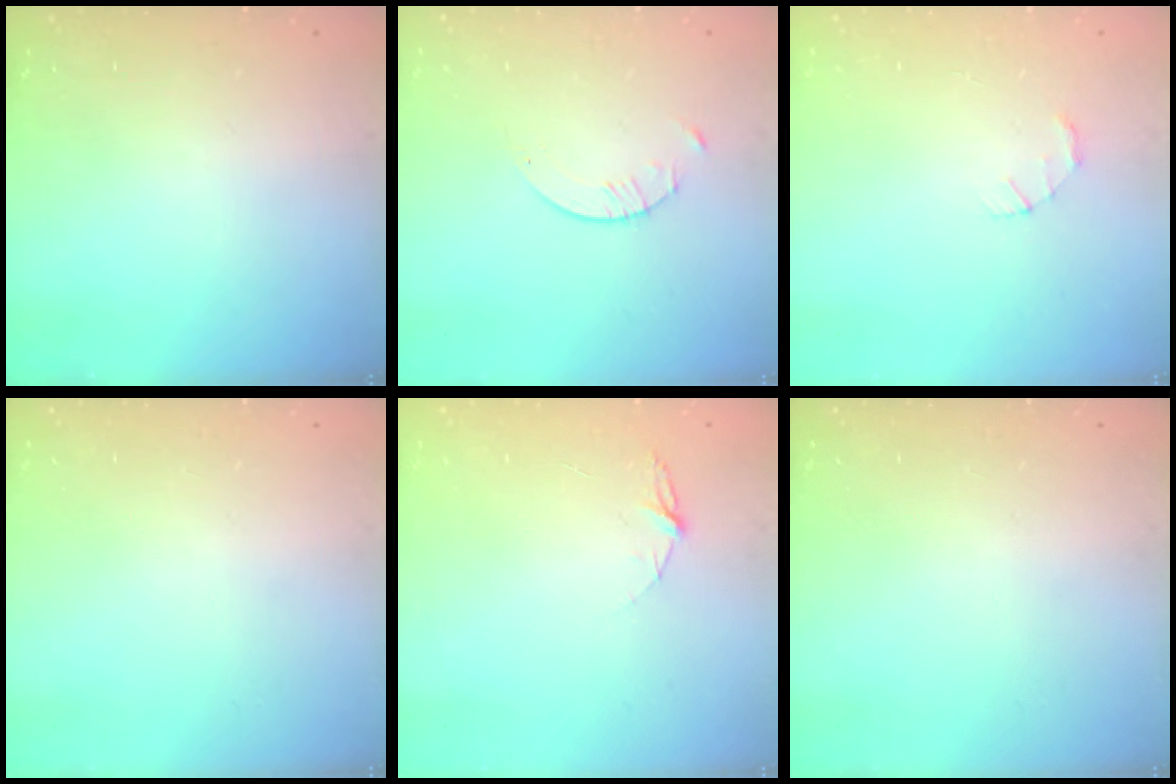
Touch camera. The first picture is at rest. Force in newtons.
{"total": 2.1, "press": 2.1, "slide": 0.3}
{"total": 1.4, "press": 1.3, "slide": 0.3}
{"total": 0.0}
{"total": 4.0, "press": 4.0, "slide": 0.5}
{"total": 0.0}